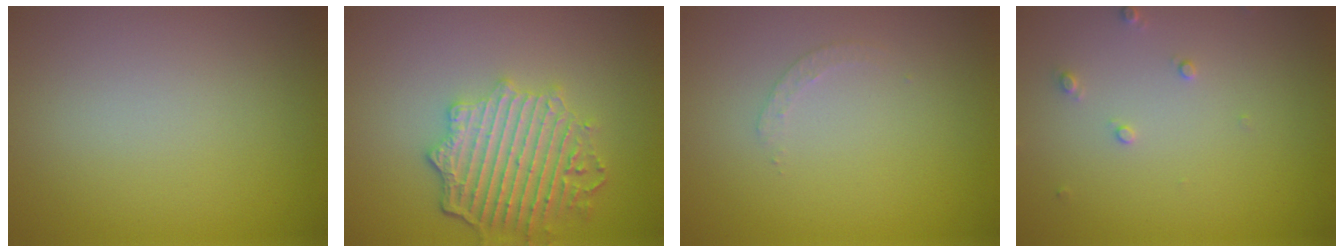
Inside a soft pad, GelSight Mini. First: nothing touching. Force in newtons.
{"total": 5.6, "press": 4.5, "slide": 3.3}
{"total": 1.1, "press": 1.1, "slide": 0.3}
{"total": 1.1, "press": 1.1, "slide": 0.2}